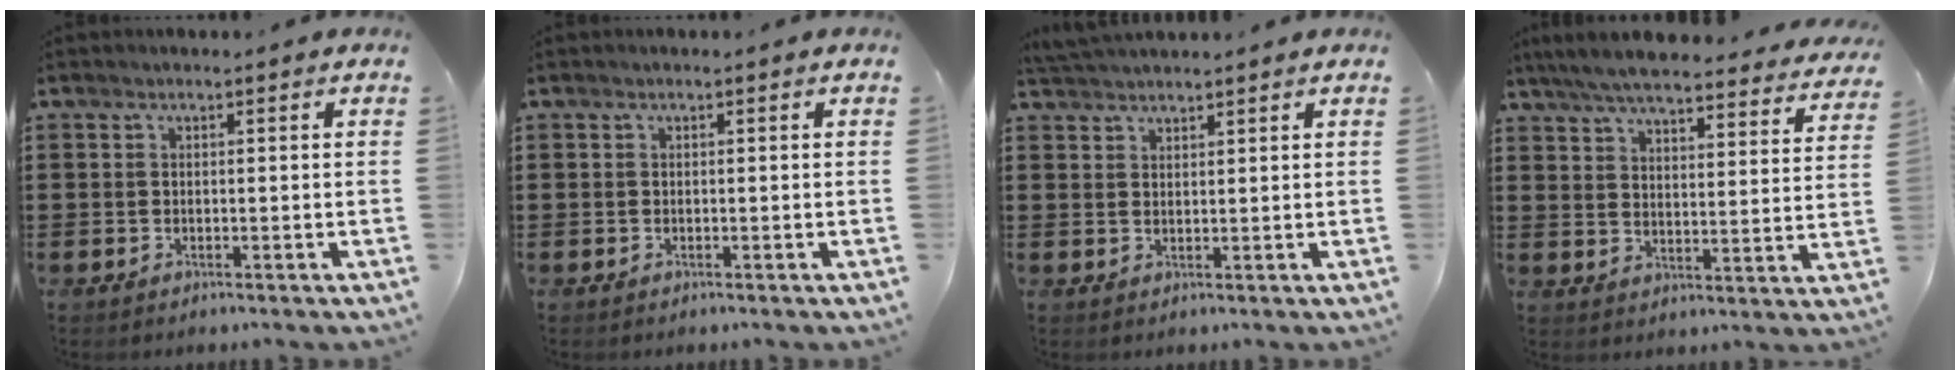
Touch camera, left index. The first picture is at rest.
{"total": 0.0}
{"total": 2.4, "force": [2.4, 0.0, 0.1], "torque": [-0.006, 0.000, 0.047]}
{"total": 6.3, "force": [5.9, 0.1, 2.2], "torque": [-0.067, -0.036, 0.103]}